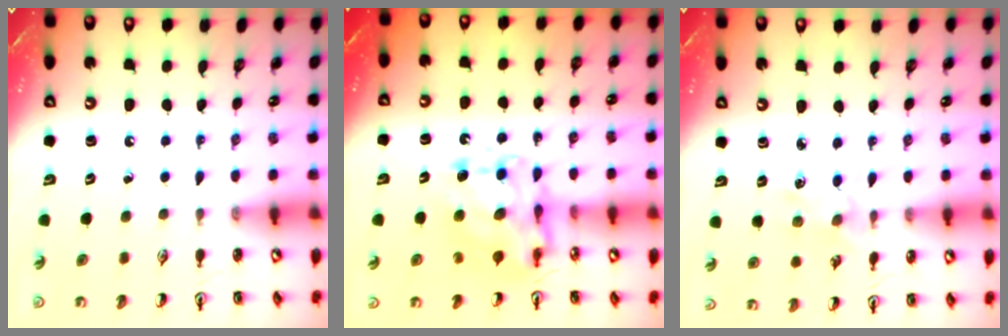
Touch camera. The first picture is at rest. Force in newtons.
{"total": 11.1, "press": 11.0, "slide": 1.1}
{"total": 2.9, "press": 2.9, "slide": 0.4}